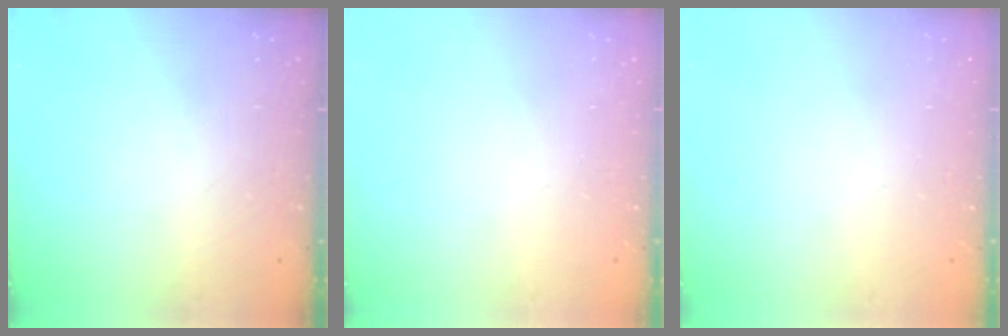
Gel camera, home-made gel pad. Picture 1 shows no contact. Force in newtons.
{"total": 0.0}
{"total": 0.0}